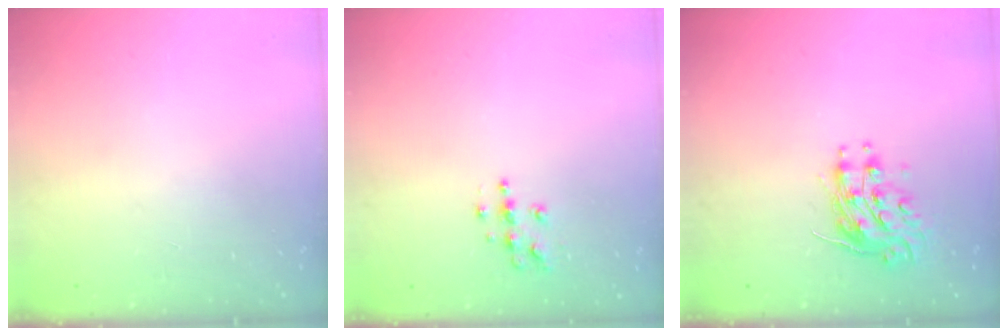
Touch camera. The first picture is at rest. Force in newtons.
{"total": 4.9, "press": 4.9, "slide": 0.1}
{"total": 8.9, "press": 8.9, "slide": 0.2}